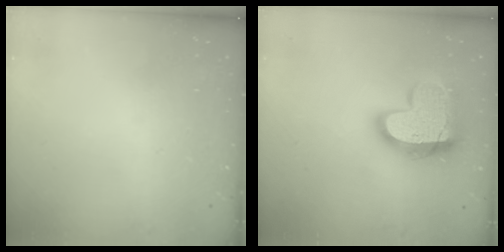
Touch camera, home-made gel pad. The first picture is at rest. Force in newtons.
{"total": 18.3, "press": 18.2, "slide": 1.2}